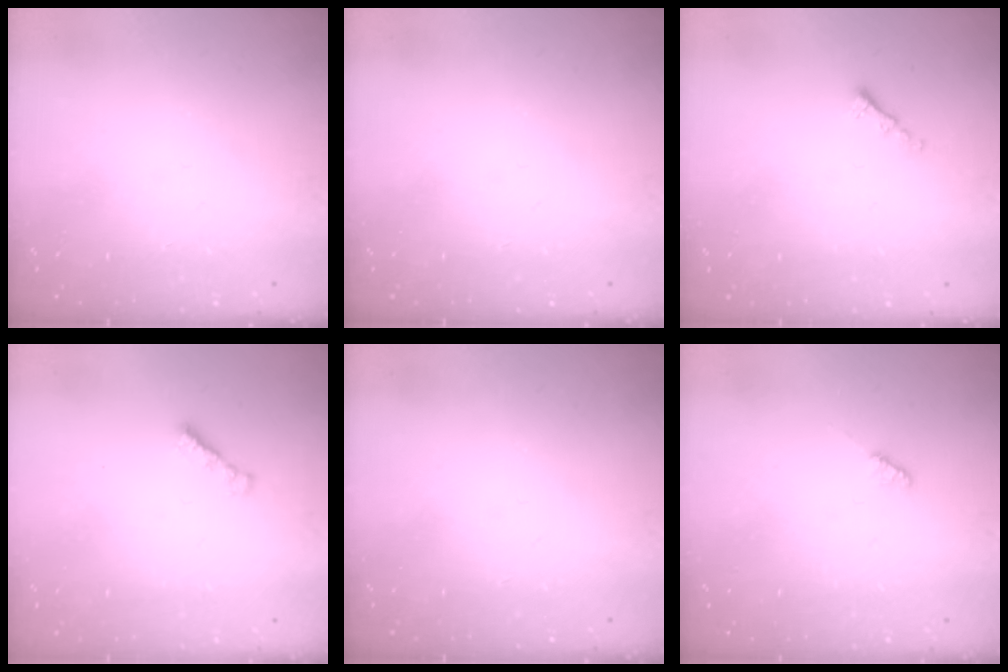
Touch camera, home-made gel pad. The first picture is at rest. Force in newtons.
{"total": 0.0}
{"total": 0.8, "press": 0.8, "slide": 0.2}
{"total": 1.9, "press": 1.9, "slide": 0.5}
{"total": 0.0}
{"total": 2.2, "press": 2.2, "slide": 0.3}